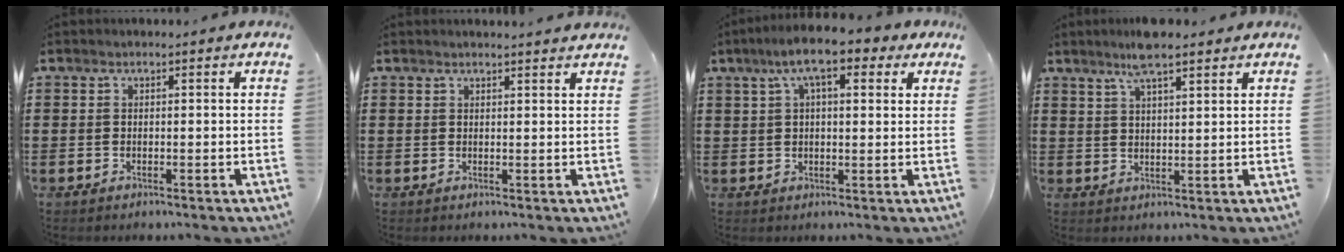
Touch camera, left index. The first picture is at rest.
{"total": 1.4, "force": [1.3, -0.1, 0.4], "torque": [-0.010, -0.002, 0.026]}
{"total": 8.8, "force": [5.1, 2.6, 6.6], "torque": [-0.133, 0.007, 0.087]}
{"total": 5.6, "force": [4.3, 0.7, 3.5], "torque": [-0.078, 0.001, 0.077]}